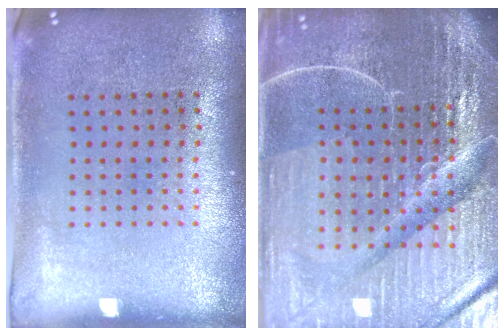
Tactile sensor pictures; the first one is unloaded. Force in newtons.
{"total": 7.1, "press": 6.2, "slide": 3.5}